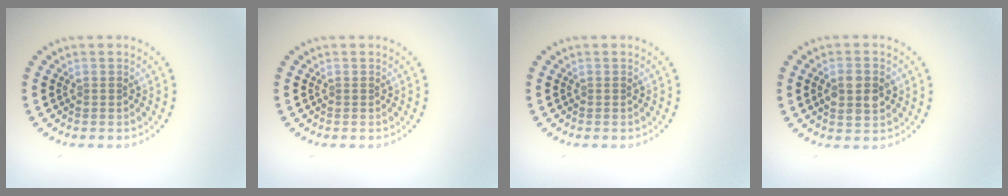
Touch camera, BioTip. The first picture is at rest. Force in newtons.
{"total": 0.0}
{"total": 0.0}
{"total": 3.1, "press": 3.1, "slide": 0.1}